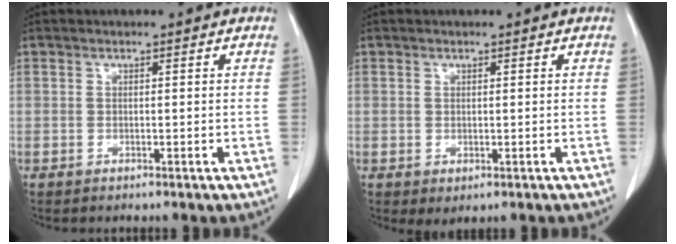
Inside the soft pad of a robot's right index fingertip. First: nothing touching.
{"total": 1.1, "force": [0.1, 0.9, 0.6], "torque": [-0.010, -0.001, 0.006]}